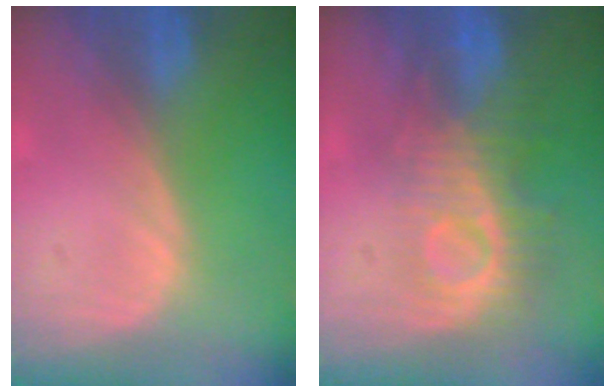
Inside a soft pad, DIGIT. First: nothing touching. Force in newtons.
{"total": 9.2, "press": 8.2, "slide": 4.3}